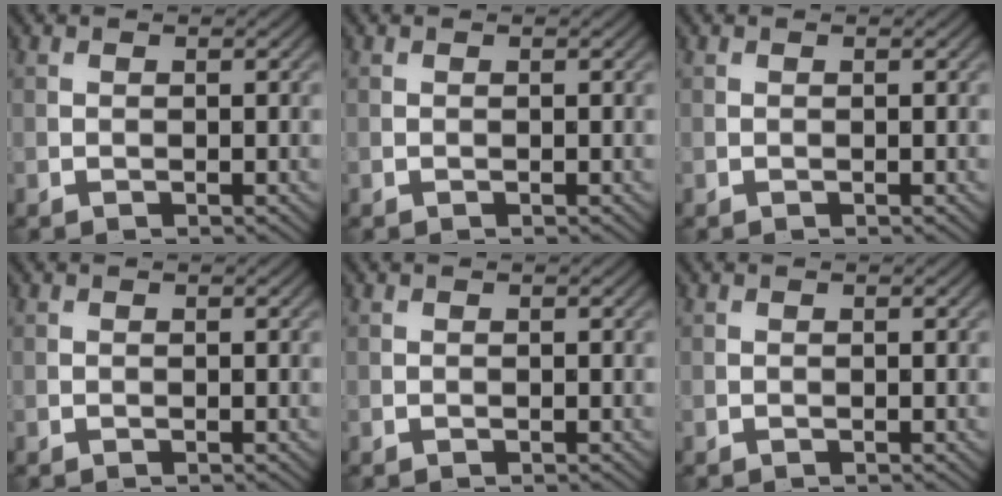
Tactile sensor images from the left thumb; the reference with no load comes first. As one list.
[{"total": 0.0}, {"total": 0.0}, {"total": 0.0}, {"total": 0.0}, {"total": 0.0}]